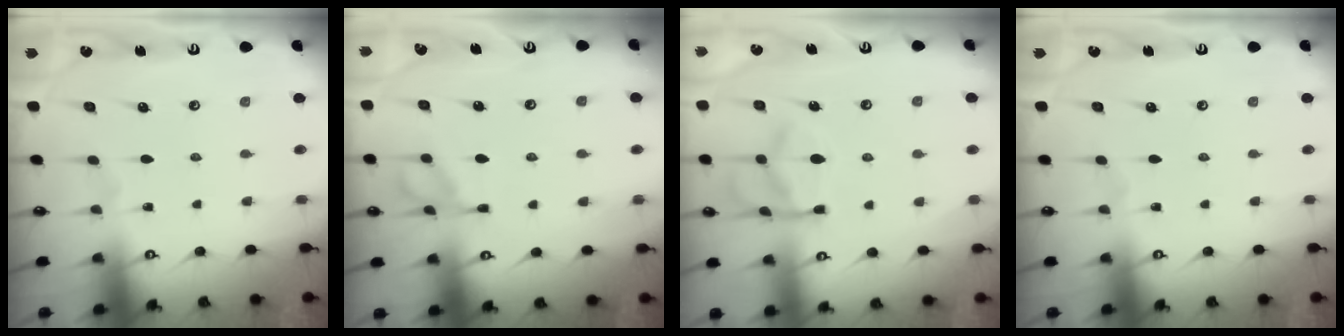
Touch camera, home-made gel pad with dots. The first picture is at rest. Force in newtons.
{"total": 7.8, "press": 7.8, "slide": 0.6}
{"total": 12.0, "press": 11.9, "slide": 1.4}
{"total": 0.0}